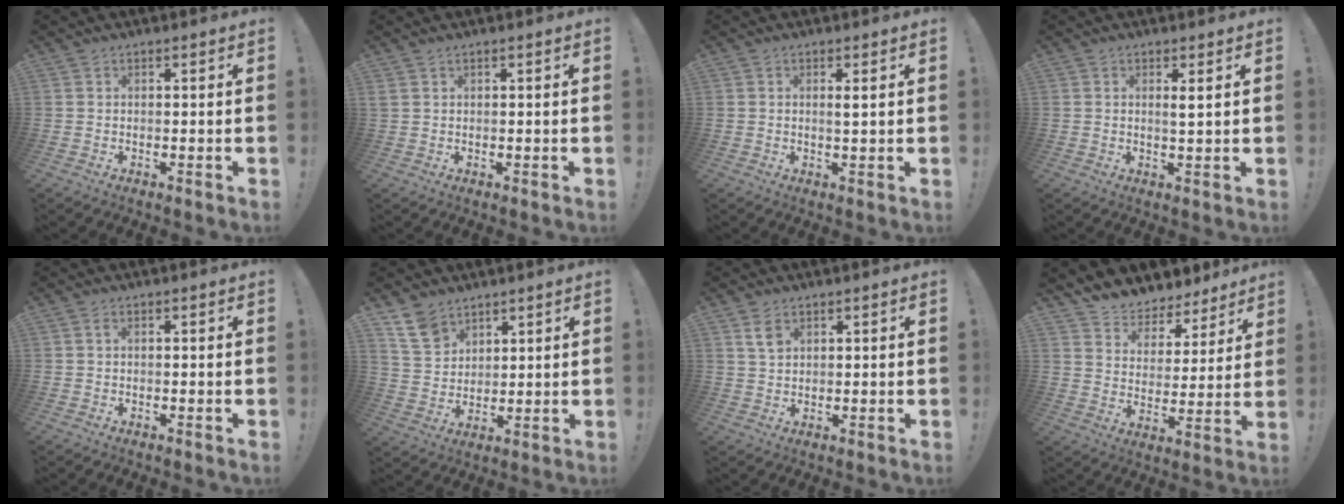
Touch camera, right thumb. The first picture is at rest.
{"total": 1.1, "force": [0.7, 0.3, 0.7], "torque": [-0.016, 0.000, 0.014]}
{"total": 1.9, "force": [0.7, 0.1, 1.8], "torque": [-0.026, -0.005, 0.007]}
{"total": 2.3, "force": [1.0, 0.2, 2.0], "torque": [-0.033, -0.008, 0.014]}
{"total": 0.8, "force": [0.1, 0.2, 0.8], "torque": [-0.021, 0.003, 0.003]}
{"total": 10.0, "force": [7.0, 6.3, 3.3], "torque": [-0.058, -0.039, 0.139]}
{"total": 4.0, "force": [2.1, 2.3, 2.5], "torque": [-0.032, -0.008, 0.035]}
{"total": 7.1, "force": [5.9, 3.9, 0.5], "torque": [-0.017, -0.060, 0.114]}